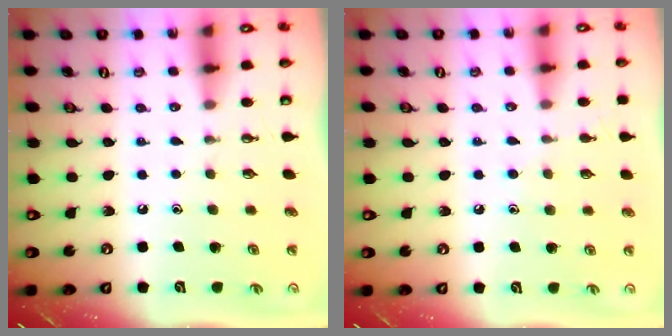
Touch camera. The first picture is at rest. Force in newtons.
{"total": 7.0, "press": 7.0, "slide": 0.7}